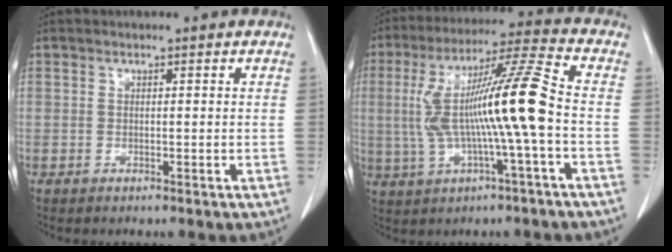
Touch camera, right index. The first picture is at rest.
{"total": 14.8, "force": [-0.9, -0.2, 14.8], "torque": [-0.283, 0.020, -0.021]}